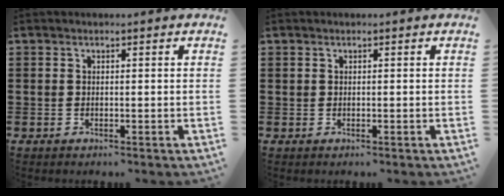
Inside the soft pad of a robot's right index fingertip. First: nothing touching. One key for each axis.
{"total": 0.0}